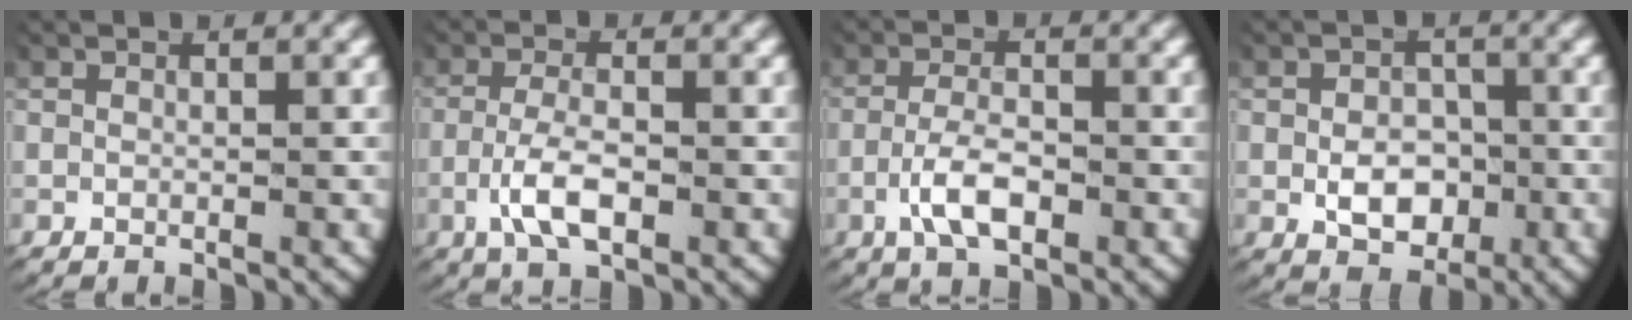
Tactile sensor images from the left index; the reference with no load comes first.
{"total": 4.0, "force": [-1.5, 1.6, 3.3], "torque": [-0.073, -0.014, -0.021]}
{"total": 4.0, "force": [-1.8, 1.7, 3.1], "torque": [-0.063, -0.011, -0.027]}
{"total": 4.3, "force": [-1.1, 3.2, 2.6], "torque": [-0.039, -0.021, -0.009]}